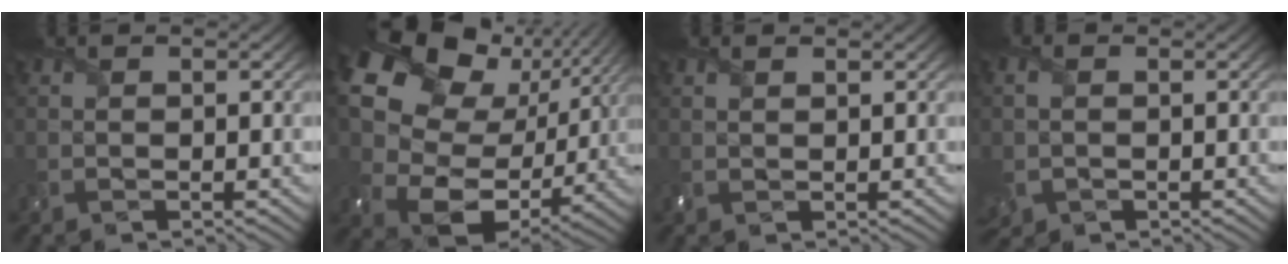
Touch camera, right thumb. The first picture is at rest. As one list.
[{"total": 21.9, "force": [6.7, 16.5, 12.9], "torque": [-0.305, 0.017, 0.140]}, {"total": 0.9, "force": [0.6, 0.4, 0.5], "torque": [-0.019, 0.001, 0.013]}, {"total": 3.6, "force": [-0.5, 3.0, 1.9], "torque": [-0.062, -0.014, -0.006]}]